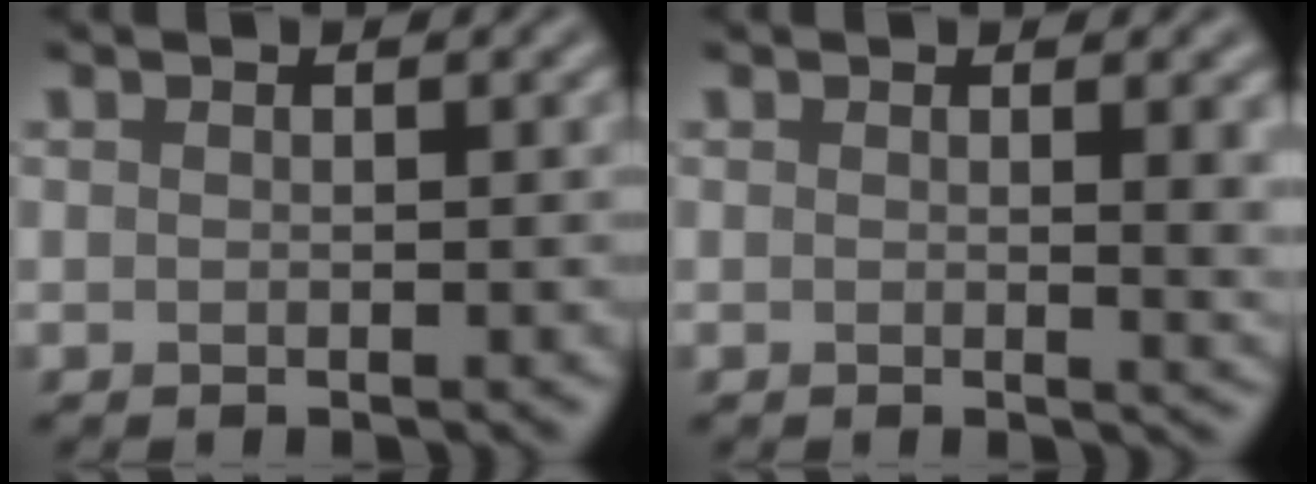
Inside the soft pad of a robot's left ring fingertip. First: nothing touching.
{"total": 2.7, "force": [0.6, 0.8, 2.4], "torque": [-0.020, -0.004, 0.008]}